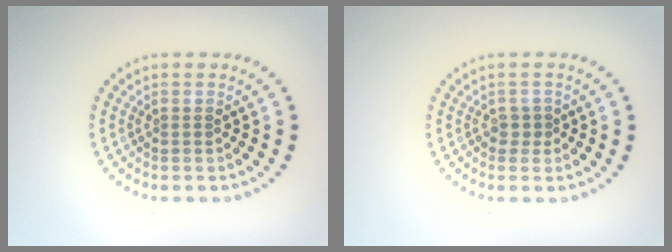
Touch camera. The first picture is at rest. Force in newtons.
{"total": 0.8, "press": 0.4, "slide": 0.6}